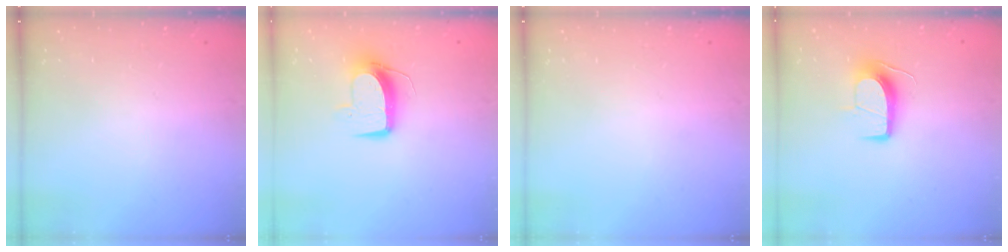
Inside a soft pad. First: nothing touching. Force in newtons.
{"total": 9.5, "press": 9.5, "slide": 0.9}
{"total": 0.0}
{"total": 9.9, "press": 9.9, "slide": 0.2}